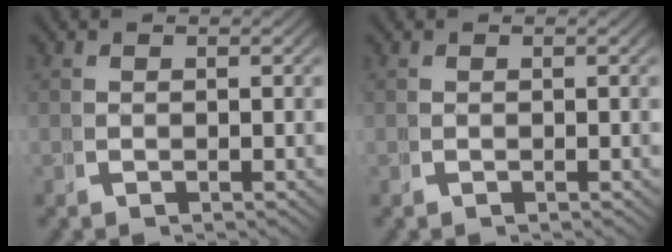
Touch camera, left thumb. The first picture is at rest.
{"total": 0.0}